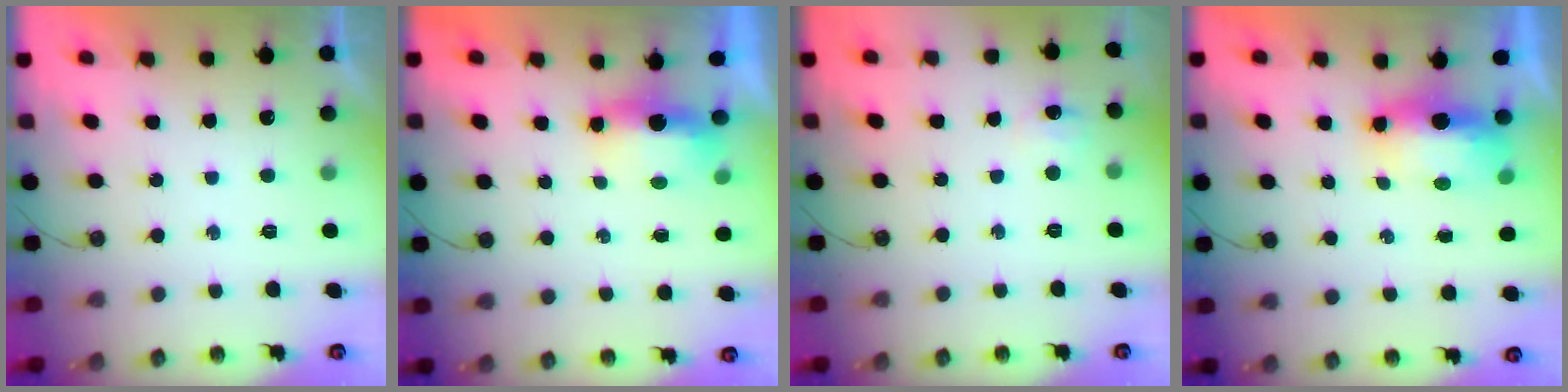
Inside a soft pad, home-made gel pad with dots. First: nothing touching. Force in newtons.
{"total": 14.7, "press": 7.2, "slide": 12.8}
{"total": 6.5, "press": 6.5, "slide": 0.8}
{"total": 15.6, "press": 9.1, "slide": 12.7}